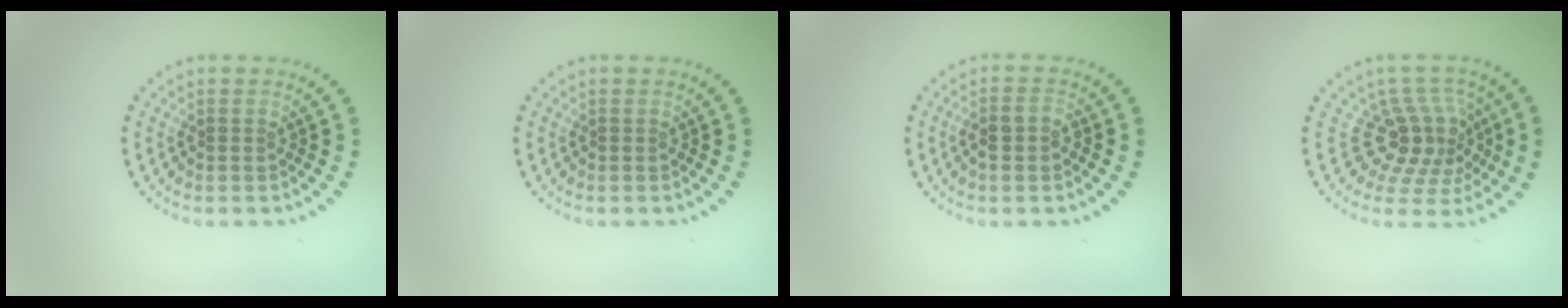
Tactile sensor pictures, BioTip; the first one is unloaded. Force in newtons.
{"total": 0.0}
{"total": 2.0, "press": 1.9, "slide": 0.6}
{"total": 4.3, "press": 3.2, "slide": 2.9}